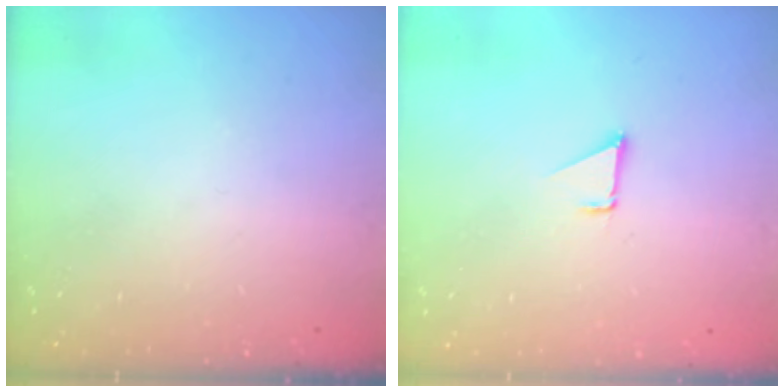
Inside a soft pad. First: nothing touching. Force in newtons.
{"total": 1.5, "press": 1.5, "slide": 0.1}